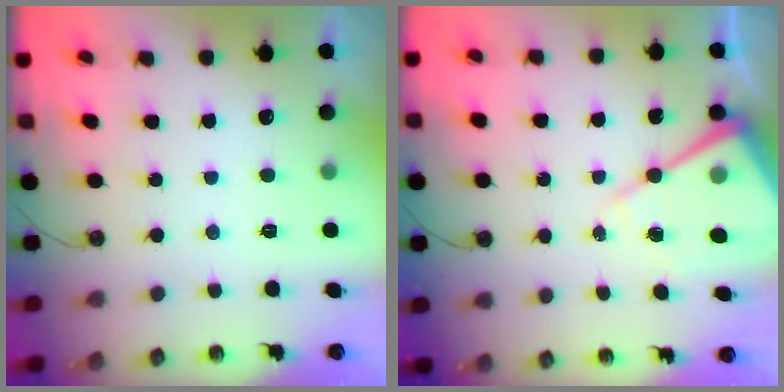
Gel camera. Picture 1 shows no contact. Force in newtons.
{"total": 12.5, "press": 12.4, "slide": 0.9}